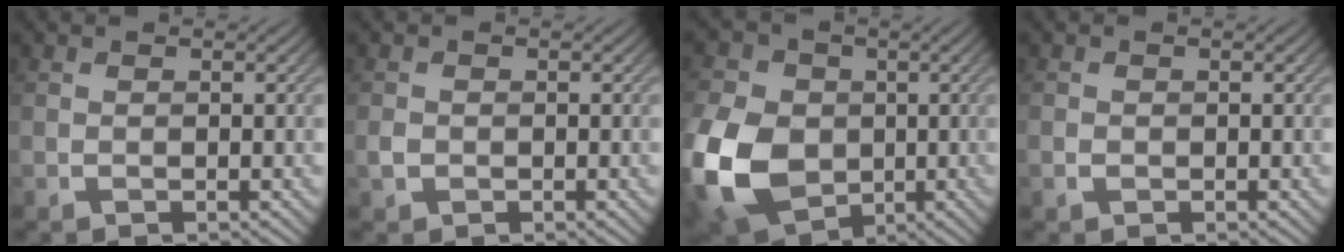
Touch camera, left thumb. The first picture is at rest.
{"total": 1.1, "force": [-0.3, 1.0, 0.5], "torque": [-0.011, -0.003, -0.010]}
{"total": 15.4, "force": [-2.8, 11.6, 9.7], "torque": [-0.270, -0.018, -0.062]}
{"total": 1.1, "force": [-0.3, 0.9, 0.6], "torque": [-0.013, -0.005, -0.008]}